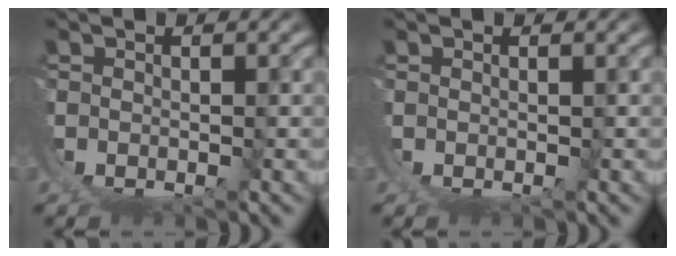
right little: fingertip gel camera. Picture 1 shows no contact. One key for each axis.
{"total": 0.0}